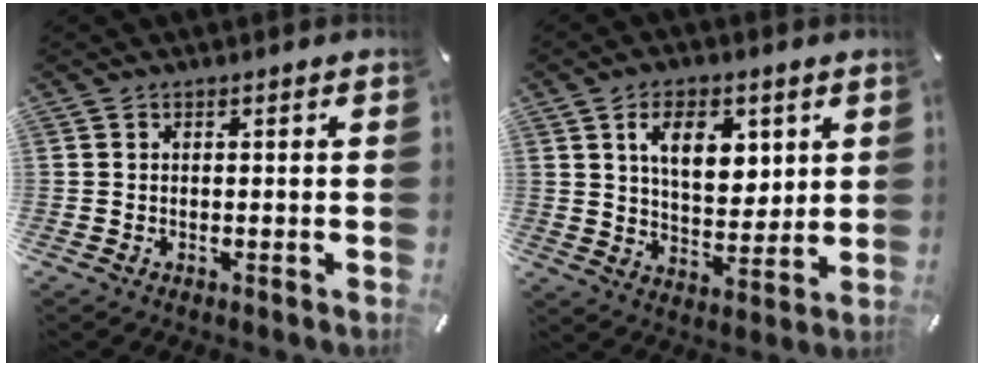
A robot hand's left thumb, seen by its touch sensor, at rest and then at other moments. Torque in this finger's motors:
{"motor_torque": [0.86, 0.84, 1.42, -0.54, 0.41]}